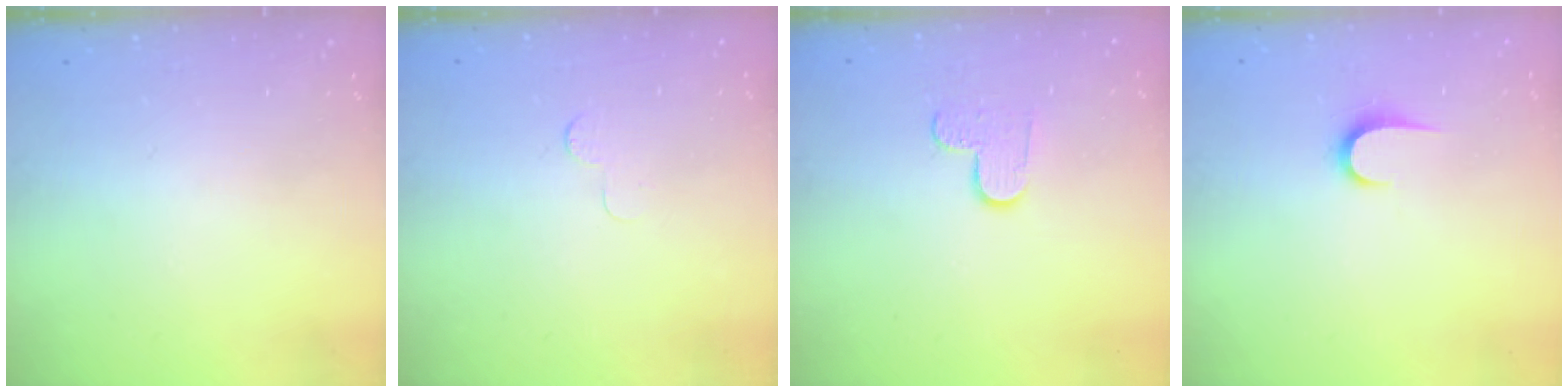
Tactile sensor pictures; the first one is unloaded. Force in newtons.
{"total": 2.5, "press": 2.5, "slide": 0.2}
{"total": 5.9, "press": 5.8, "slide": 0.6}
{"total": 6.1, "press": 6.1, "slide": 0.6}